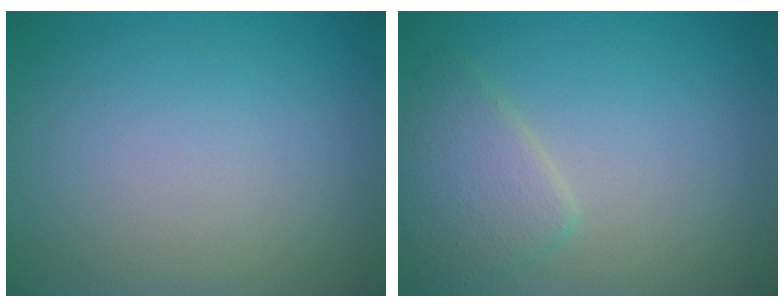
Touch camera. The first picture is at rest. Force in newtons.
{"total": 2.9, "press": 2.9, "slide": 0.1}